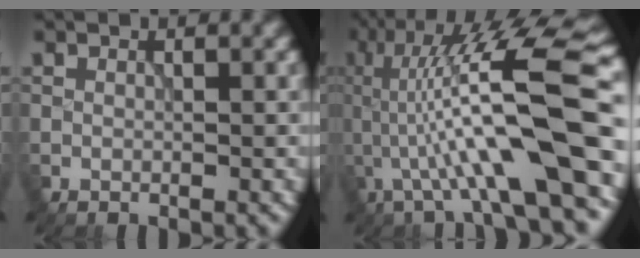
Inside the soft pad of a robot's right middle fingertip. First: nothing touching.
{"total": 13.8, "force": [-0.6, 2.7, 13.6], "torque": [-0.222, 0.032, -0.009]}